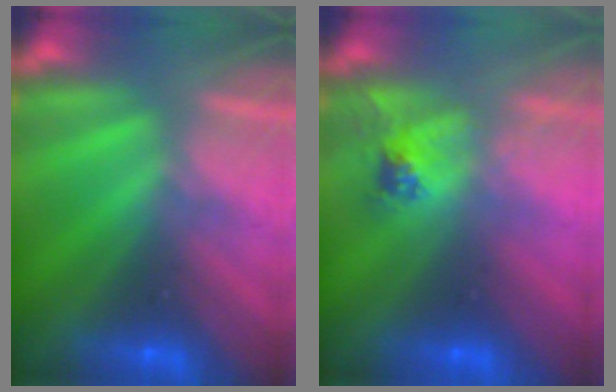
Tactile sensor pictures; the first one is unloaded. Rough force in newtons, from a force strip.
{"total": 2.5}